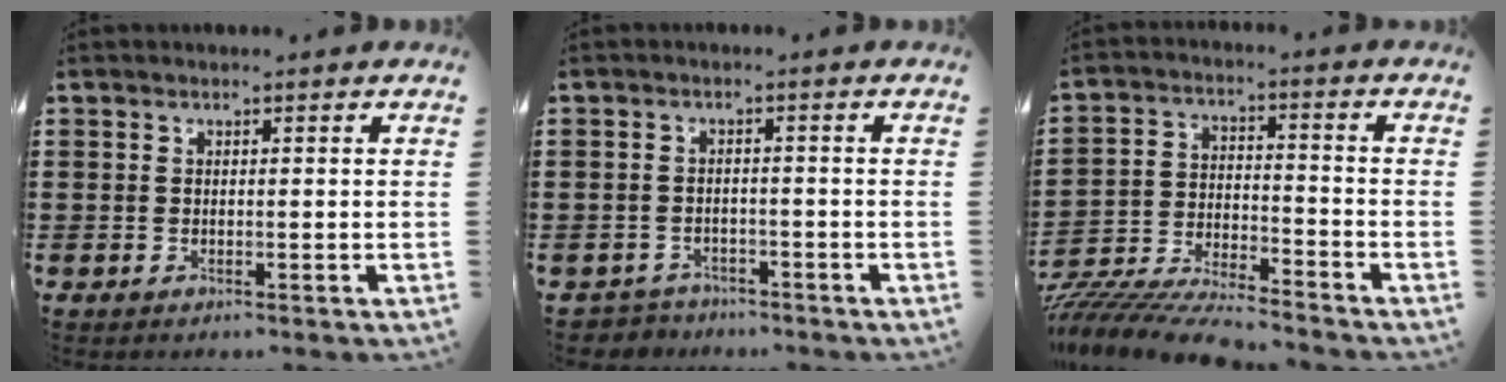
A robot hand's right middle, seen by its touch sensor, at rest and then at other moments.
{"total": 2.2, "force": [-2.1, 0.6, -0.3], "torque": [-0.004, 0.000, -0.049]}
{"total": 7.9, "force": [-7.7, 0.4, 1.5], "torque": [-0.037, 0.002, -0.155]}